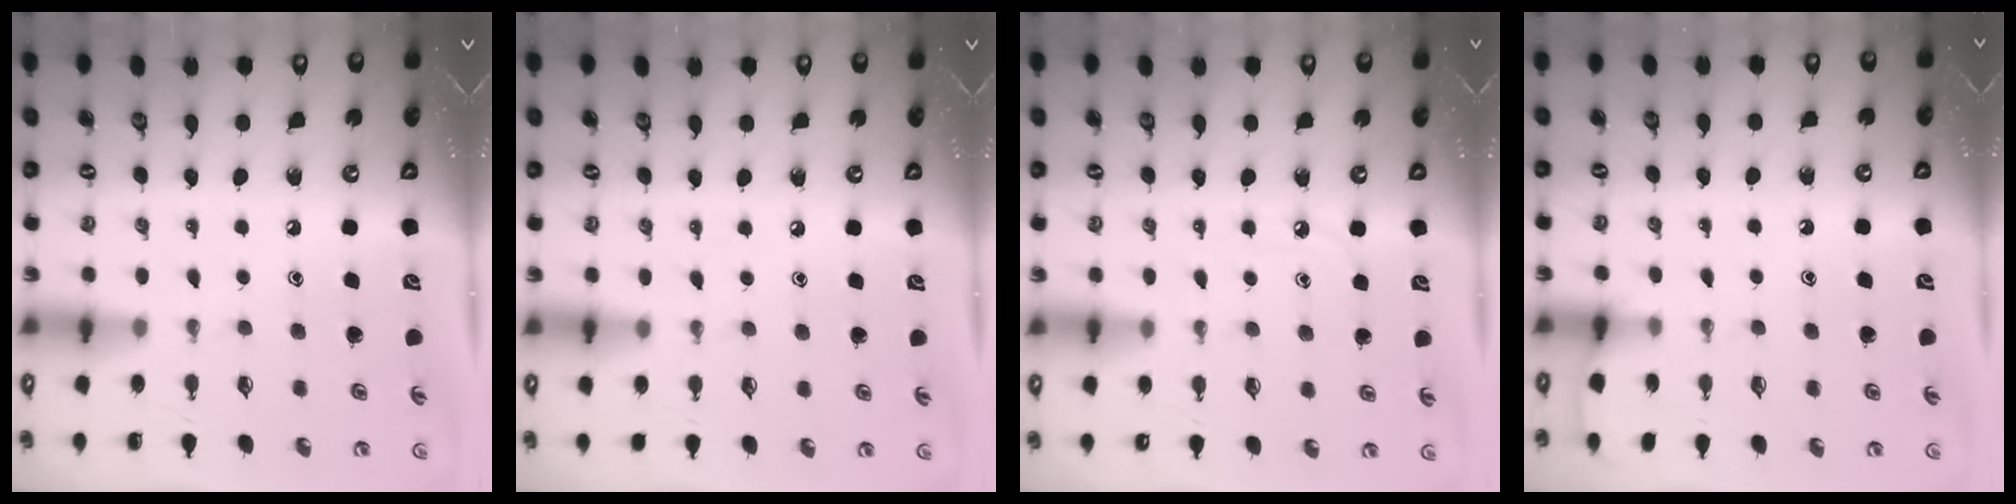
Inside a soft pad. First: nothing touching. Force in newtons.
{"total": 2.9, "press": 2.9, "slide": 0.5}
{"total": 3.5, "press": 3.5, "slide": 0.5}
{"total": 2.4, "press": 2.4, "slide": 0.4}